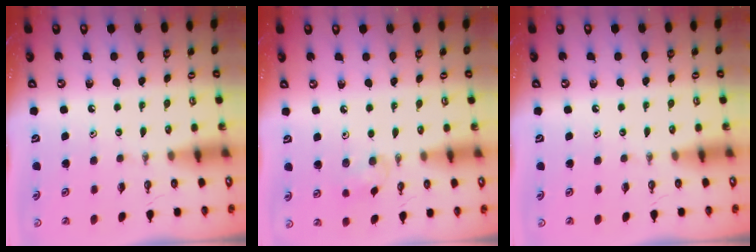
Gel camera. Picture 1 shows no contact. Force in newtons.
{"total": 8.3, "press": 8.0, "slide": 2.2}
{"total": 0.0}